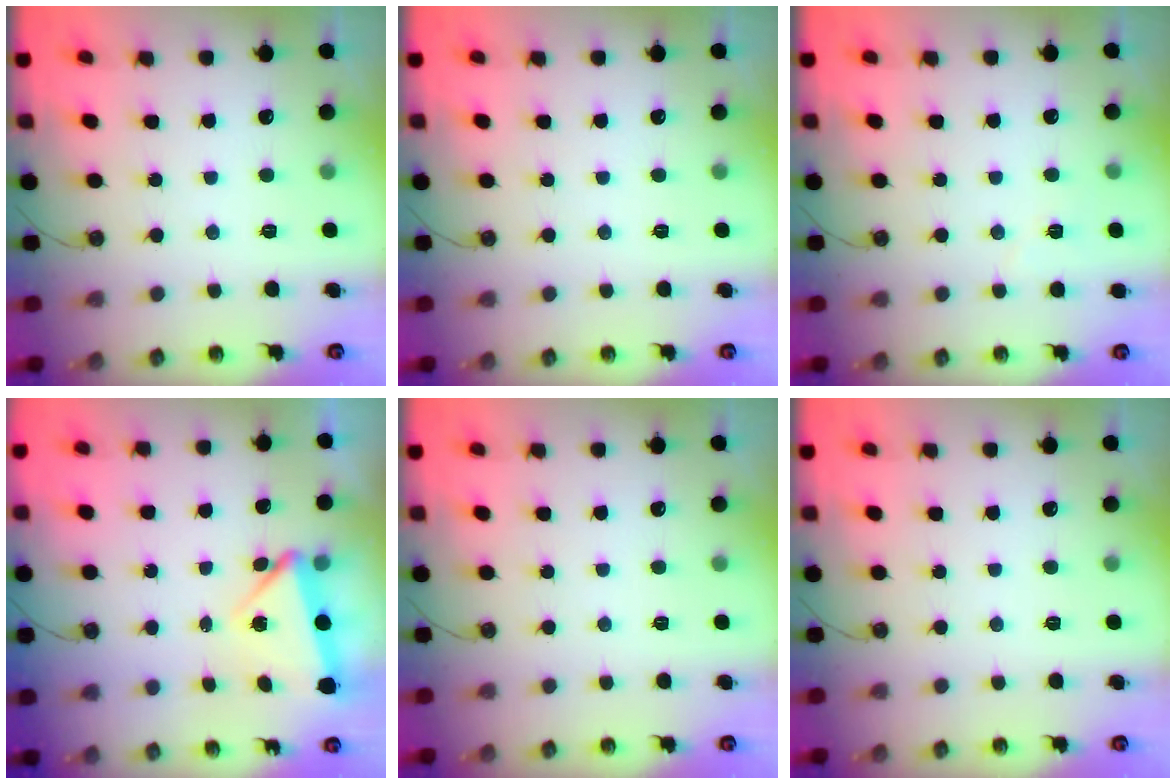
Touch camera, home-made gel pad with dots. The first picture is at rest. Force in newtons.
{"total": 0.0}
{"total": 5.0, "press": 4.9, "slide": 1.2}
{"total": 4.7, "press": 4.6, "slide": 0.5}
{"total": 0.0}
{"total": 0.0}